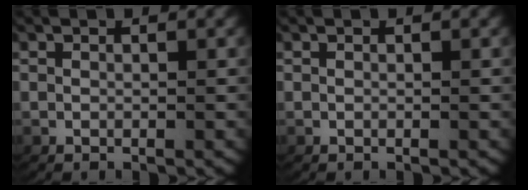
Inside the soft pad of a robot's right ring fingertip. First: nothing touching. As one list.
[{"total": 0.0}]